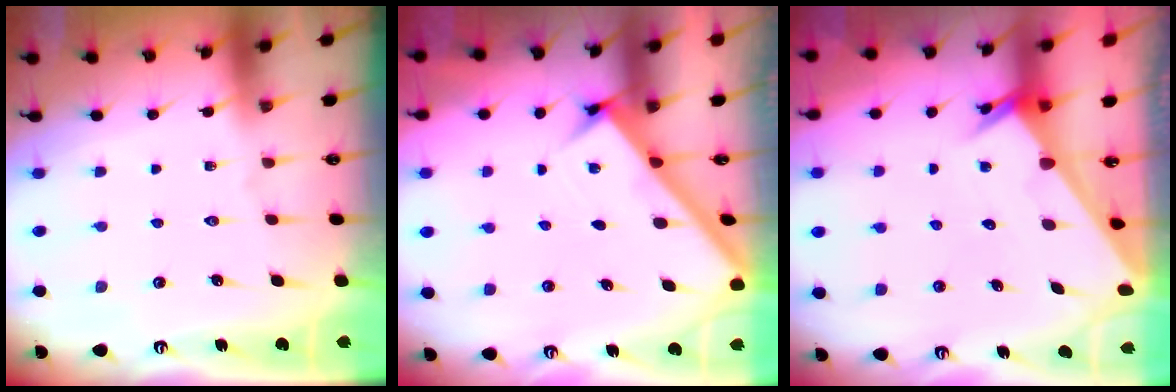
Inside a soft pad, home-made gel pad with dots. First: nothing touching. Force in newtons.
{"total": 2.7, "press": 2.7, "slide": 0.3}
{"total": 2.2, "press": 2.2, "slide": 0.1}